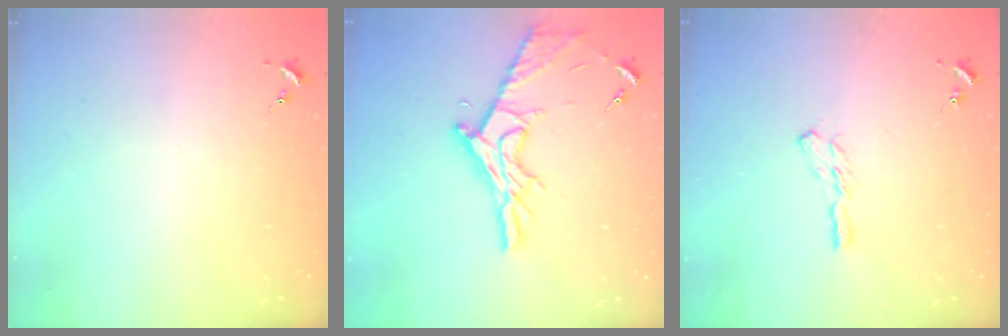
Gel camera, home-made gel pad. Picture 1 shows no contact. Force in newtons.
{"total": 13.9, "press": 13.9, "slide": 0.7}
{"total": 5.8, "press": 5.8, "slide": 0.5}